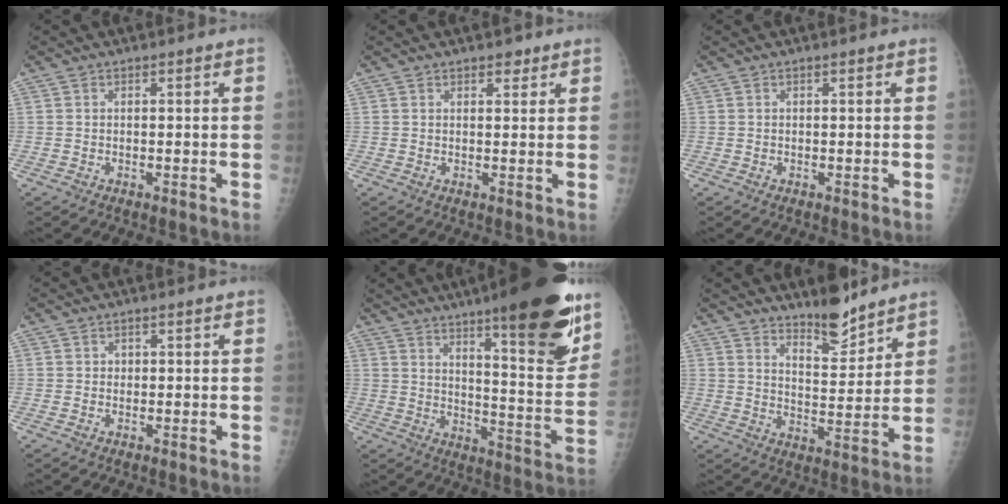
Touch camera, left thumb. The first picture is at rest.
{"total": 2.1, "force": [1.5, 1.1, 0.9], "torque": [0.001, -0.007, 0.017]}
{"total": 0.0}
{"total": 0.8, "force": [0.1, 0.7, 0.2], "torque": [0.005, 0.001, 0.003]}
{"total": 22.6, "force": [14.3, 4.0, 17.0], "torque": [-0.211, -0.077, 0.212]}
{"total": 8.9, "force": [7.5, 2.4, 4.1], "torque": [-0.047, -0.066, 0.128]}